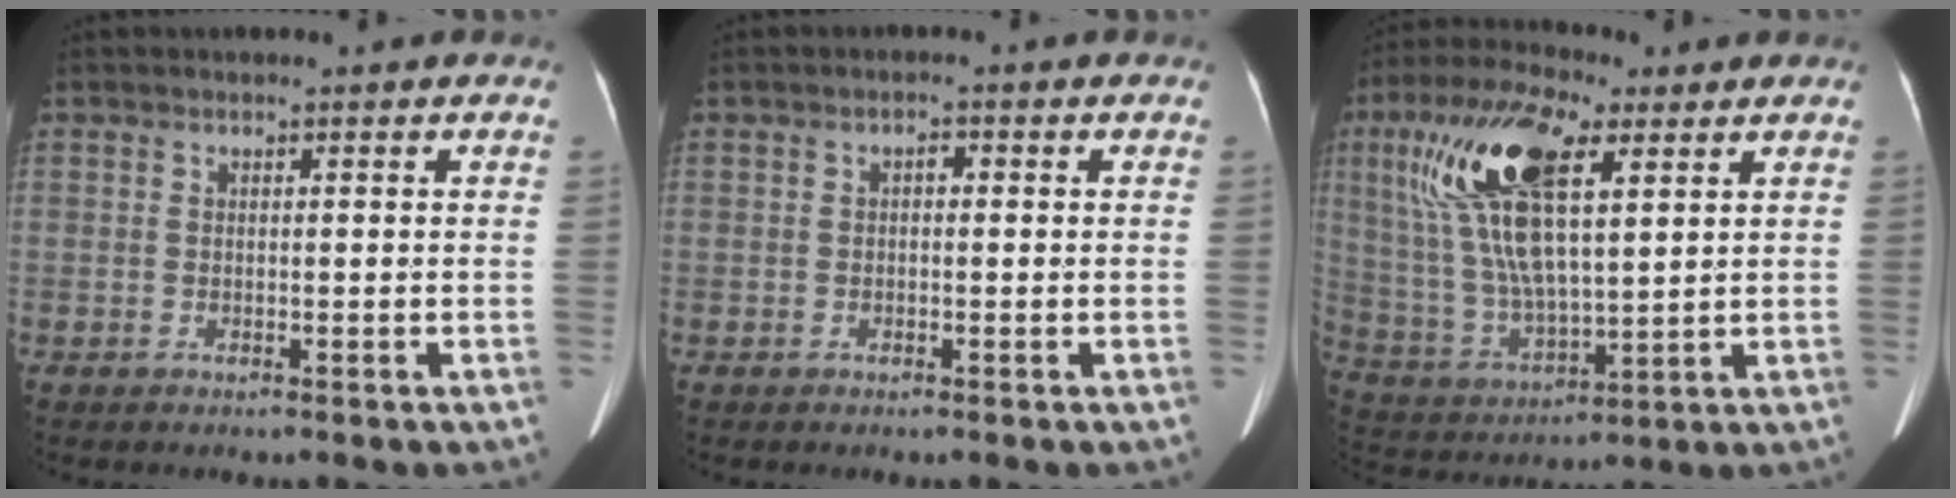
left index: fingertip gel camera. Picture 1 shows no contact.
{"total": 1.2, "force": [0.1, 0.6, 1.0], "torque": [-0.012, 0.007, 0.000]}
{"total": 17.7, "force": [6.6, 5.2, 15.6], "torque": [-0.335, 0.014, 0.125]}